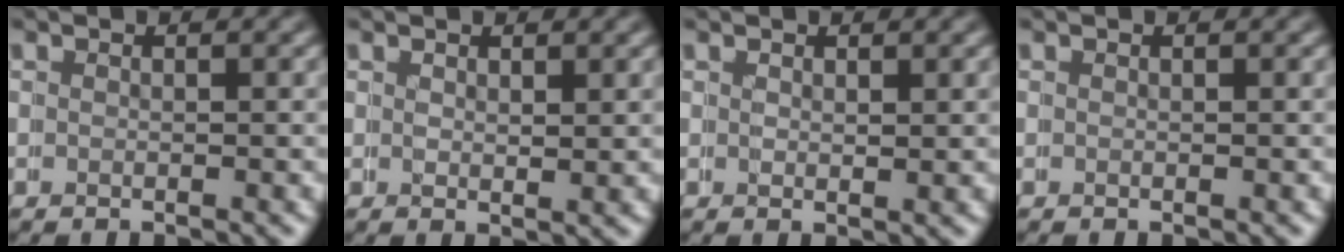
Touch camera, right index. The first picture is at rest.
{"total": 1.4, "force": [1.1, -0.1, -0.9], "torque": [0.006, -0.012, 0.026]}
{"total": 1.3, "force": [0.8, -0.2, -1.0], "torque": [0.009, -0.009, 0.020]}
{"total": 0.0}